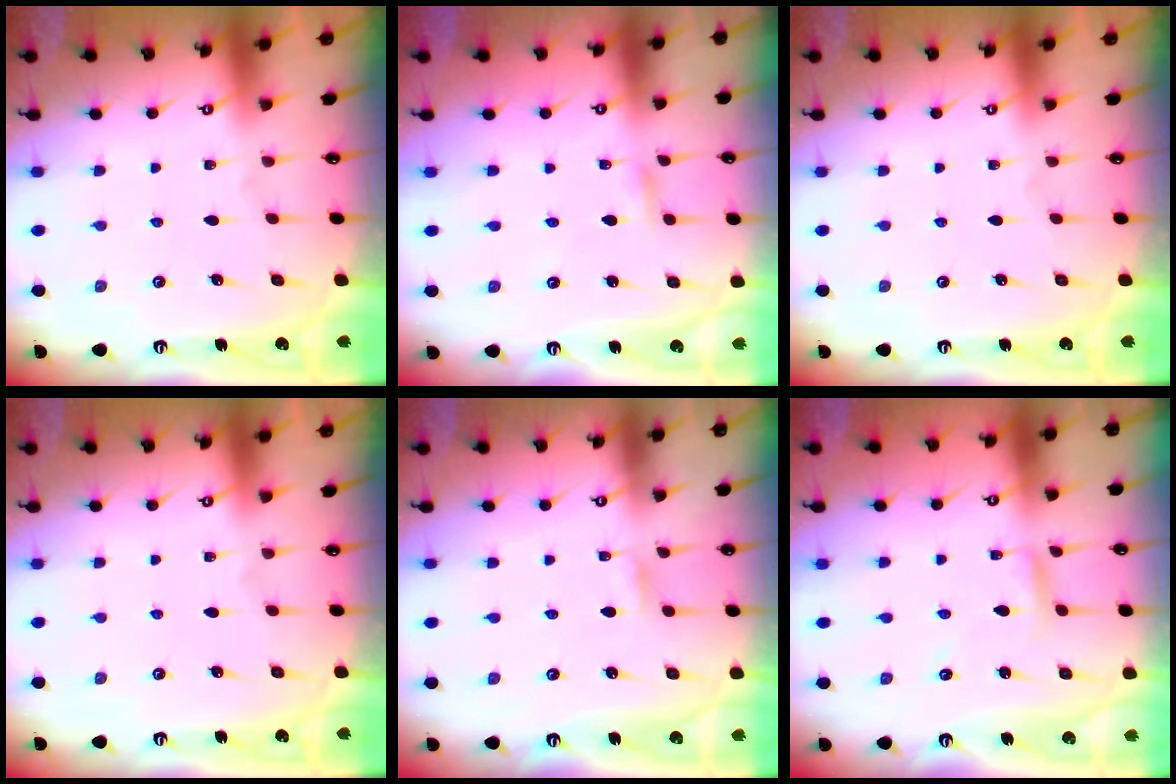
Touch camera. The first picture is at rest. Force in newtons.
{"total": 1.8, "press": 1.8, "slide": 0.1}
{"total": 0.0}
{"total": 0.0}
{"total": 1.1, "press": 1.1, "slide": 0.1}
{"total": 3.1, "press": 3.1, "slide": 0.3}